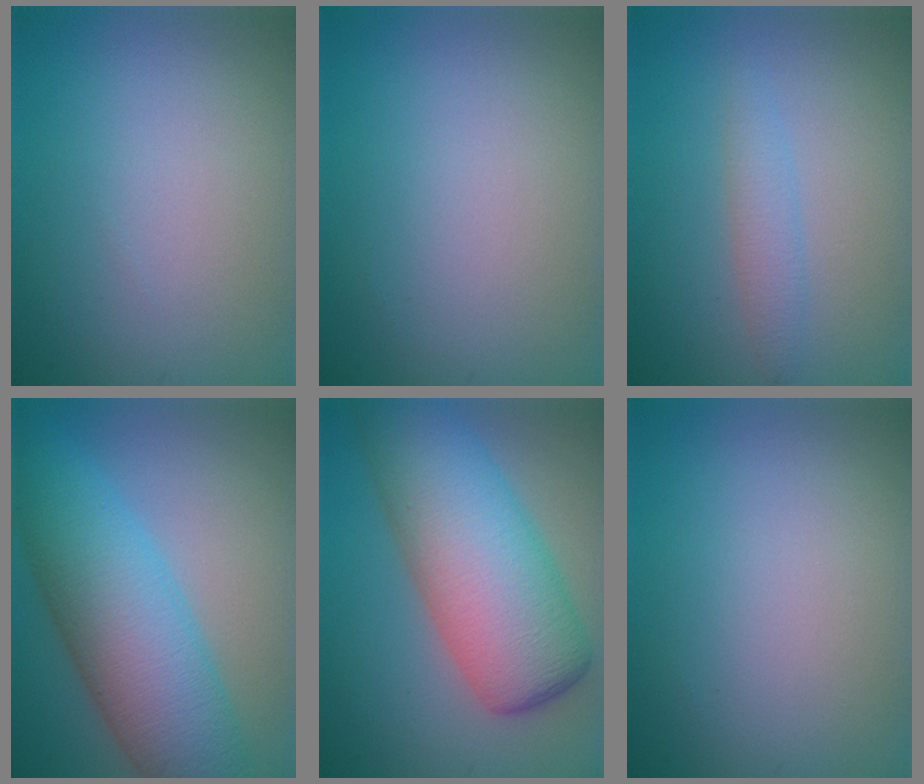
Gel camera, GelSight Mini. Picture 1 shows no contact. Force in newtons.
{"total": 0.0}
{"total": 1.8, "press": 1.8, "slide": 0.1}
{"total": 10.3, "press": 10.3, "slide": 0.2}
{"total": 10.3, "press": 10.3, "slide": 0.4}
{"total": 0.0}